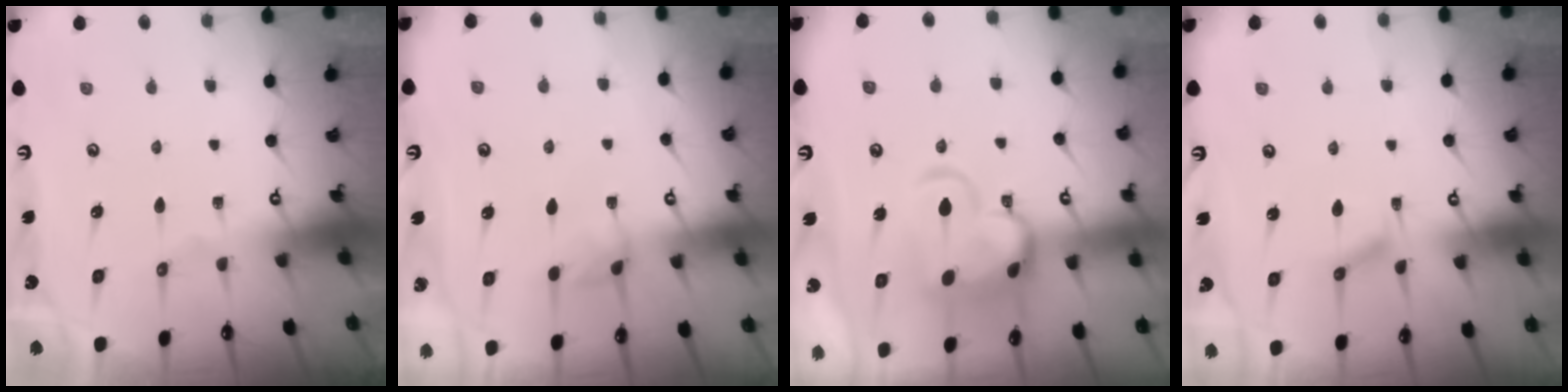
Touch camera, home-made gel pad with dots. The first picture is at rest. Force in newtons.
{"total": 2.7, "press": 2.7, "slide": 0.2}
{"total": 9.7, "press": 9.5, "slide": 1.8}
{"total": 2.1, "press": 2.0, "slide": 0.6}